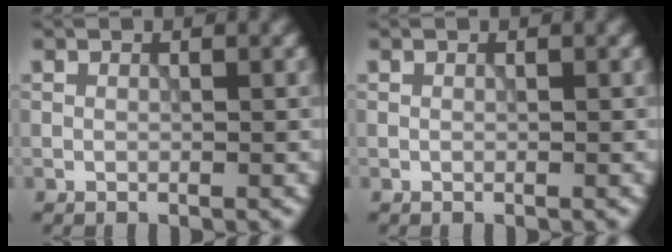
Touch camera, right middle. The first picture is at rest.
{"total": 0.0}